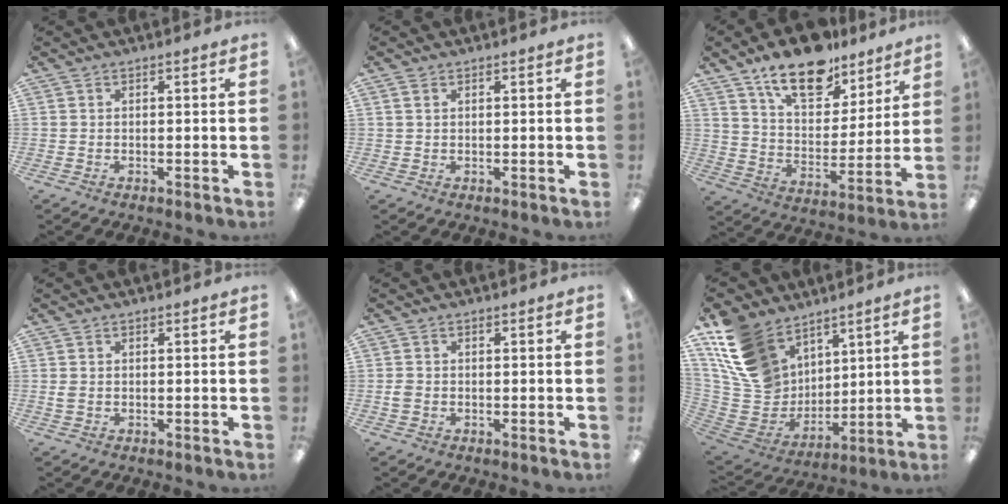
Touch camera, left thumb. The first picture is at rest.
{"total": 1.2, "force": [0.6, 0.8, 0.7], "torque": [-0.016, 0.003, 0.011]}
{"total": 16.8, "force": [12.5, 8.0, 7.9], "torque": [-0.133, -0.068, 0.220]}
{"total": 1.4, "force": [0.2, 1.1, 0.9], "torque": [-0.019, 0.003, 0.003]}
{"total": 1.8, "force": [-0.3, 1.5, 0.9], "torque": [-0.016, 0.003, -0.006]}
{"total": 18.8, "force": [11.2, 12.9, 7.8], "torque": [-0.184, -0.056, 0.219]}